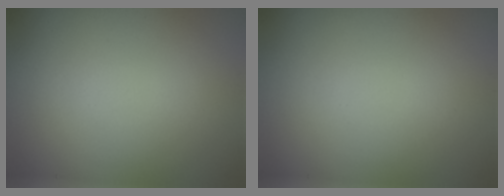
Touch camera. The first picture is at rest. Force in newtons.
{"total": 0.0}